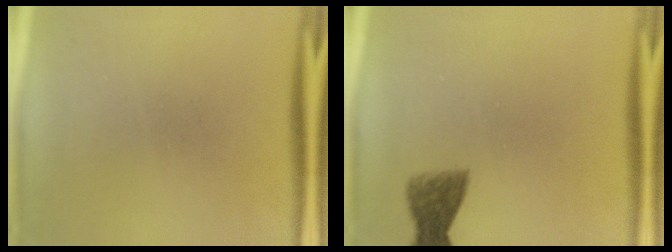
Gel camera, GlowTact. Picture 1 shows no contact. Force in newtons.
{"total": 3.8}